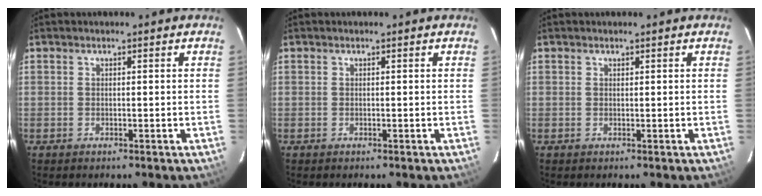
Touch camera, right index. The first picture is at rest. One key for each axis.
{"total": 0.0}
{"total": 0.0}